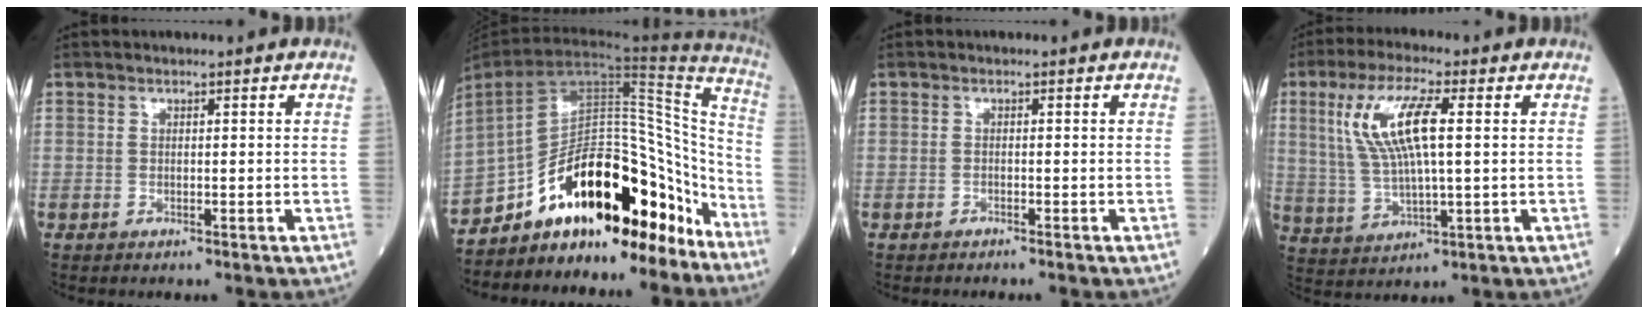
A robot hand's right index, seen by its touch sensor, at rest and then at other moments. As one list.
[{"total": 21.7, "force": [-16.3, 7.8, 12.0], "torque": [-0.163, 0.048, -0.253]}, {"total": 0.7, "force": [-0.5, -0.2, 0.3], "torque": [-0.009, -0.002, -0.009]}, {"total": 10.9, "force": [2.7, 2.1, 10.3], "torque": [-0.222, 0.012, 0.056]}]